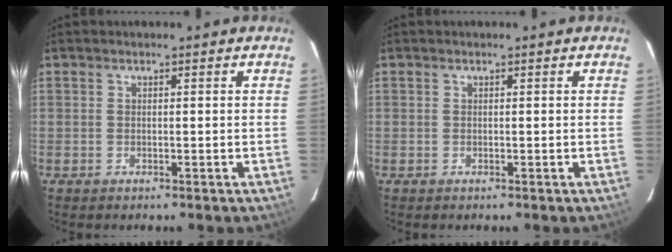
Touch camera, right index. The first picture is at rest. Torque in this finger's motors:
{"motor_torque": [0.00, 0.00, 0.00, 0.00]}